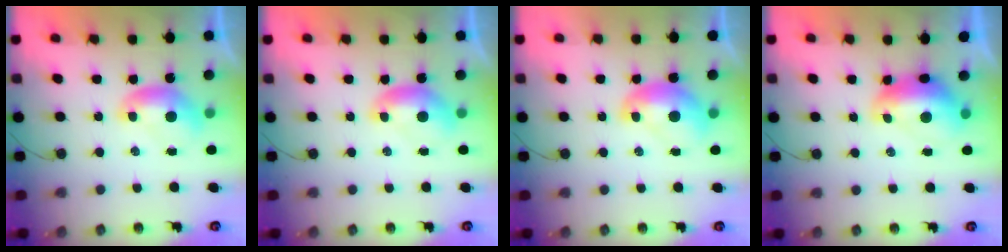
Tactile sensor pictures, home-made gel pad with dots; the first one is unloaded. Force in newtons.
{"total": 0.0}
{"total": 2.6, "press": 2.5, "slide": 0.7}
{"total": 2.7, "press": 2.6, "slide": 0.7}